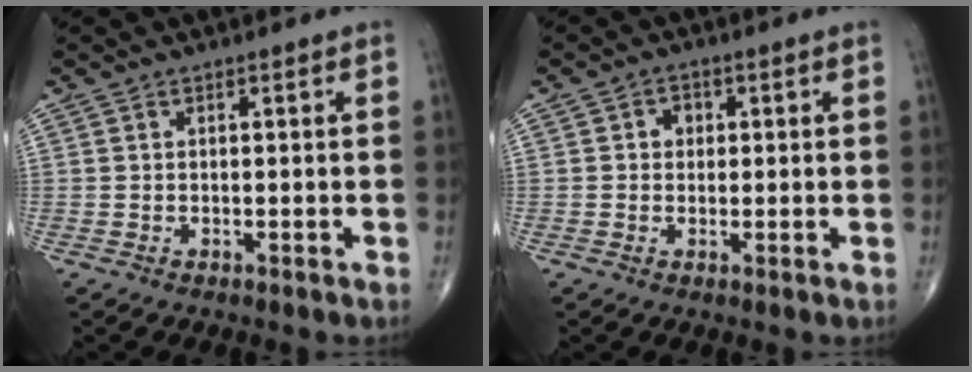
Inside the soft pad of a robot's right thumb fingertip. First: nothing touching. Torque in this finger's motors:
{"motor_torque": [0.47, 0.28, 0.20, 0.08, -0.02]}